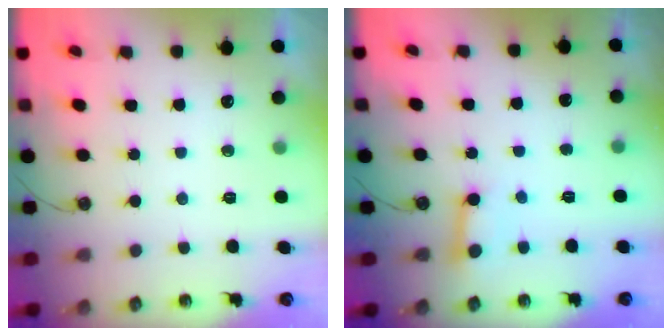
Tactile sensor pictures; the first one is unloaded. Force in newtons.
{"total": 4.8, "press": 4.8, "slide": 0.4}